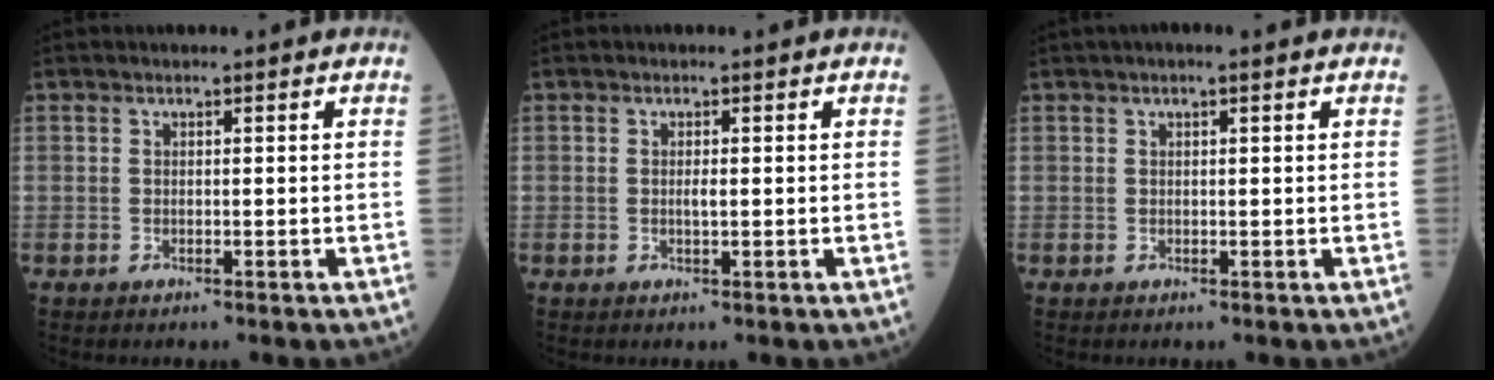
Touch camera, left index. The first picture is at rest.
{"total": 0.9, "force": [0.0, 0.1, 0.9], "torque": [-0.020, -0.001, 0.001]}
{"total": 2.1, "force": [1.3, 0.2, 1.5], "torque": [-0.026, 0.018, 0.019]}